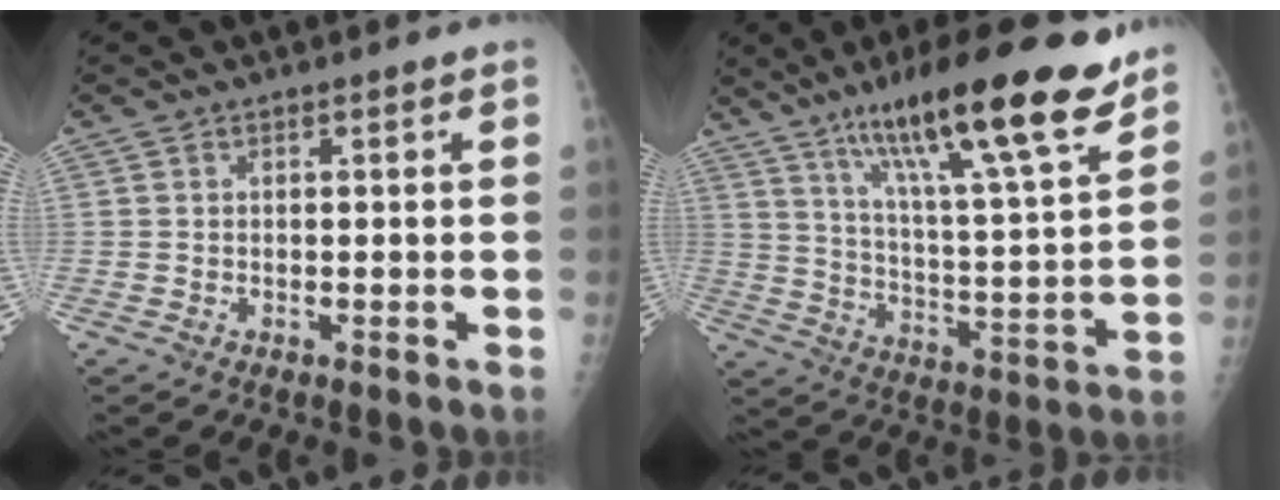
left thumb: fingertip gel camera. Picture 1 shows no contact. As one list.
[{"total": 23.3, "force": [15.5, 3.9, 17.0], "torque": [-0.255, -0.061, 0.254]}]